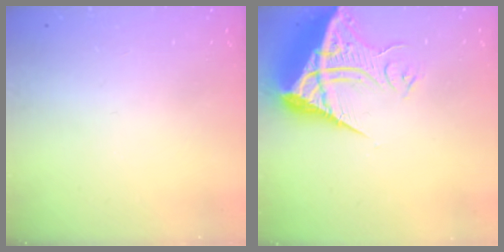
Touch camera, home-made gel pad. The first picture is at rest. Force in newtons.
{"total": 13.9, "press": 13.9, "slide": 1.3}